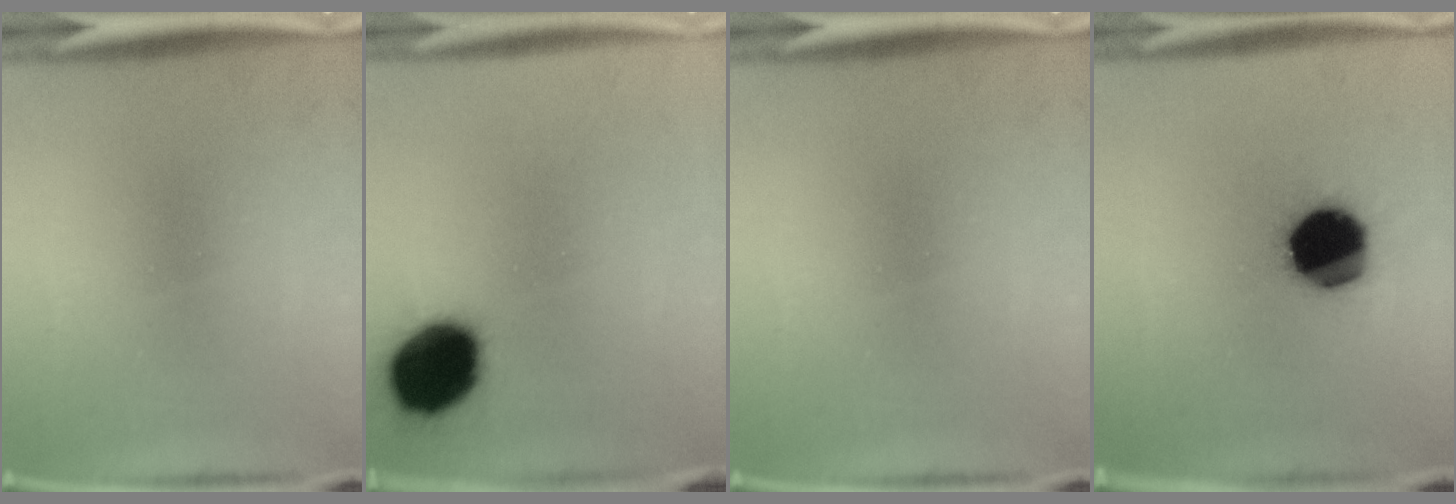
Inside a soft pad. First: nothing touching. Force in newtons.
{"total": 15.9}
{"total": 0.0}
{"total": 18.9}